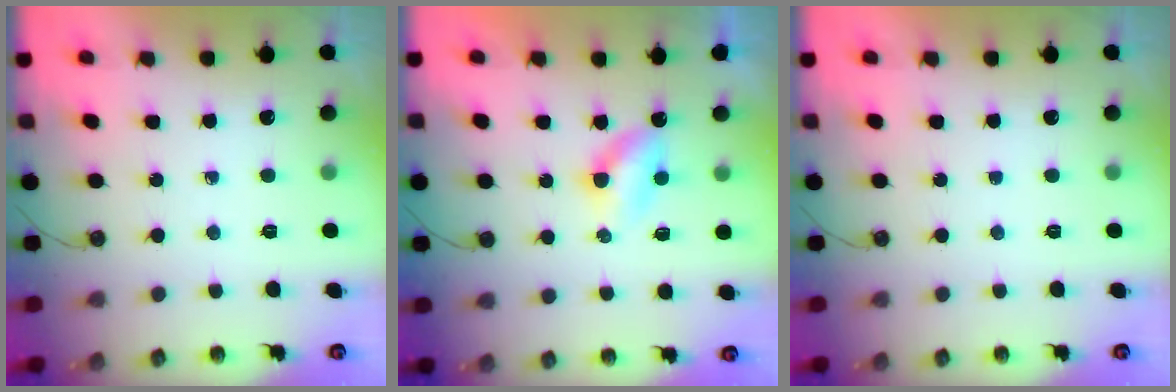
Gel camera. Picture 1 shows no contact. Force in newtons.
{"total": 3.7, "press": 3.7, "slide": 0.5}
{"total": 0.0}